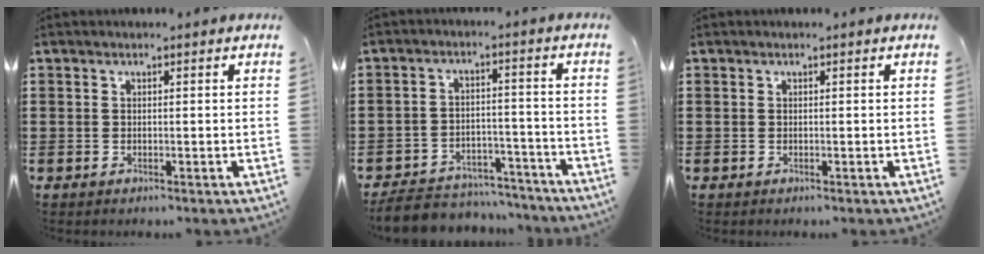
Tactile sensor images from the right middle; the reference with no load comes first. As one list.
[{"total": 6.0, "force": [-5.8, 1.3, 0.9], "torque": [-0.023, 0.012, -0.117]}, {"total": 0.0}]